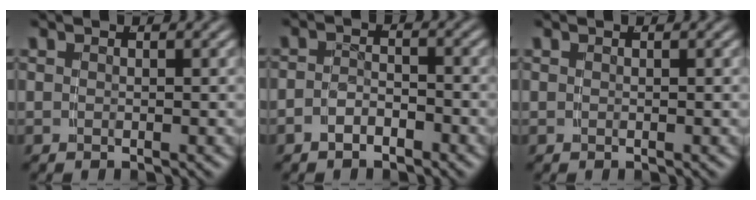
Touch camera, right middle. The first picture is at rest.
{"total": 2.4, "force": [-1.8, 1.2, 0.9], "torque": [-0.016, -0.004, -0.031]}
{"total": 0.0}